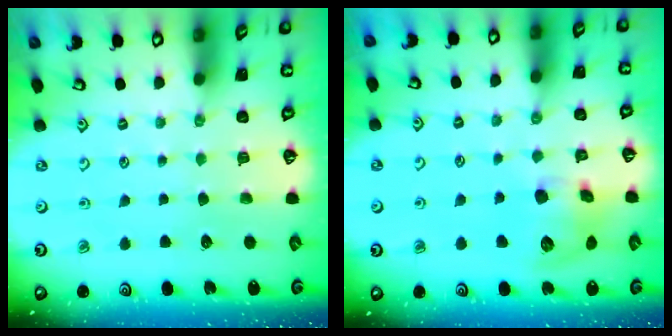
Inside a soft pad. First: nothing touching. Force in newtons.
{"total": 10.7, "press": 10.6, "slide": 1.8}